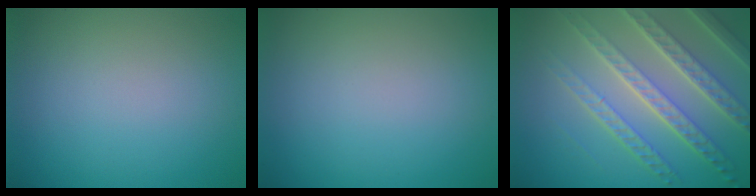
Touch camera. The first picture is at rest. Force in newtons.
{"total": 0.0}
{"total": 7.9, "press": 5.4, "slide": 5.8}